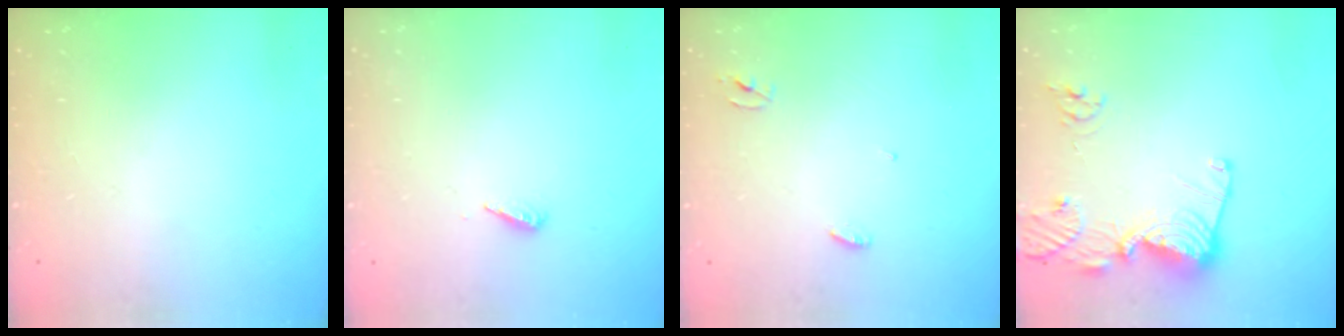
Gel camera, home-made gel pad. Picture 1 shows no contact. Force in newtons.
{"total": 2.9, "press": 2.9, "slide": 0.3}
{"total": 3.3, "press": 3.3, "slide": 0.3}
{"total": 15.3, "press": 15.2, "slide": 1.7}